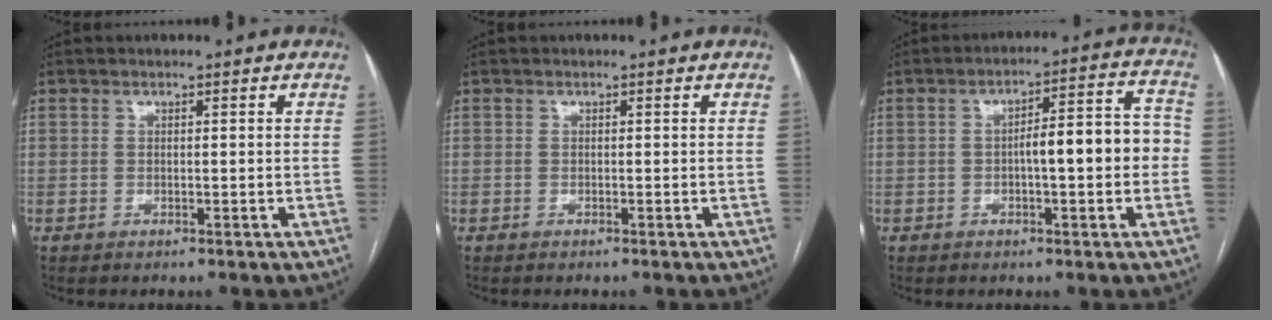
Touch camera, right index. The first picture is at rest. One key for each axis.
{"total": 0.0}
{"total": 9.1, "fx": -0.9, "fy": 2.1, "fz": 8.8, "tx": -0.119, "ty": 0.038, "tz": -0.011}